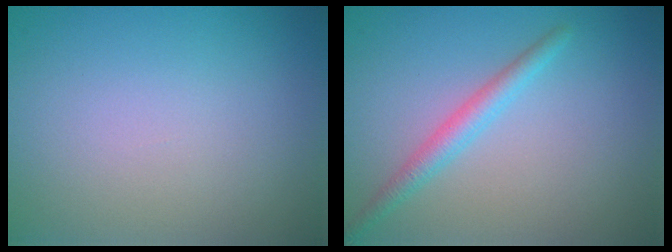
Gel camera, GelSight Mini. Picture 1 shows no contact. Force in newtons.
{"total": 2.2, "press": 2.2, "slide": 0.1}